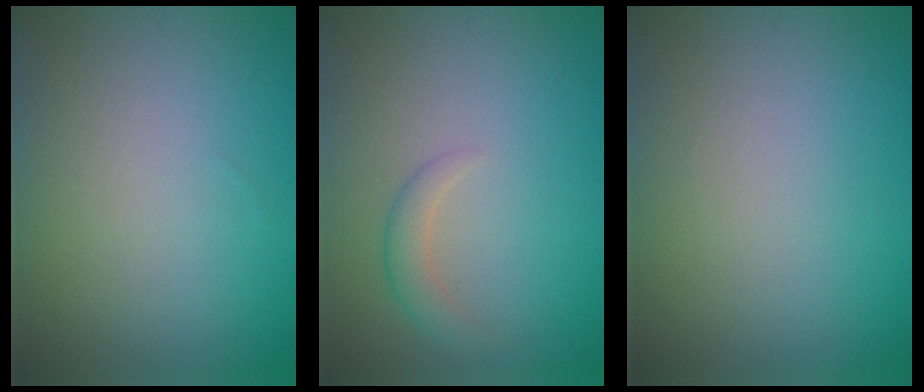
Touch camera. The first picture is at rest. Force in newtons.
{"total": 1.5, "press": 1.5, "slide": 0.1}
{"total": 0.0}